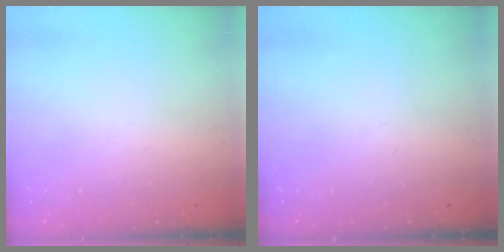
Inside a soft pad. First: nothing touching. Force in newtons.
{"total": 0.0}